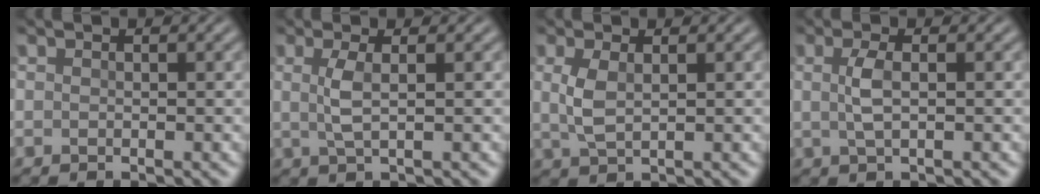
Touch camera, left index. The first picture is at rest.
{"total": 2.0, "force": [0.3, 0.1, 2.0], "torque": [-0.048, 0.001, 0.006]}
{"total": 2.4, "force": [0.3, 1.1, 2.2], "torque": [-0.053, 0.001, 0.010]}
{"total": 2.2, "force": [0.1, 0.6, 2.1], "torque": [-0.049, 0.002, 0.003]}